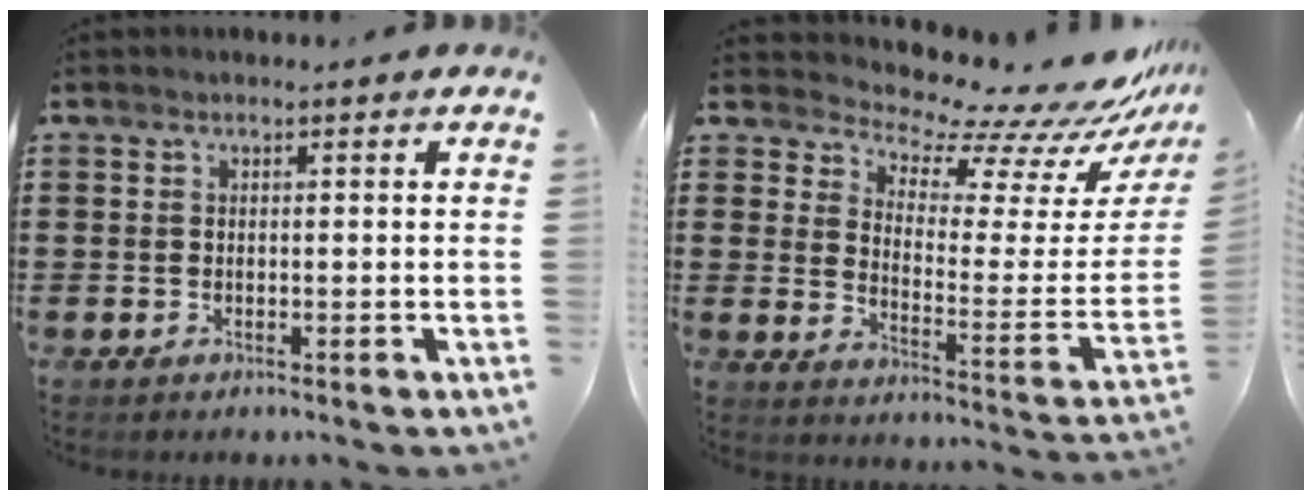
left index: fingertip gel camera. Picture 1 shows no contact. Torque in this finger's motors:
{"motor_torque": [2.14, 0.00, 0.30, -0.01]}